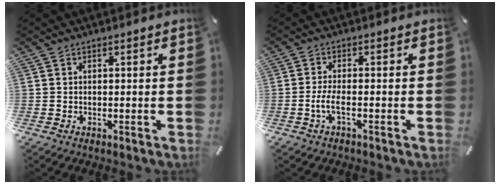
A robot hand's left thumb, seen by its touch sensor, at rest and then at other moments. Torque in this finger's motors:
{"motor_torque": [0.36, 1.11, 0.13, 0.10, 0.09]}